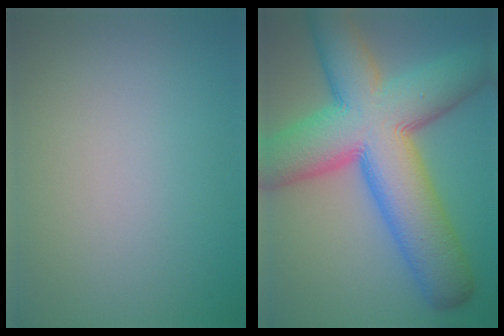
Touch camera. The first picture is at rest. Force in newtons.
{"total": 14.8, "press": 14.8, "slide": 0.5}